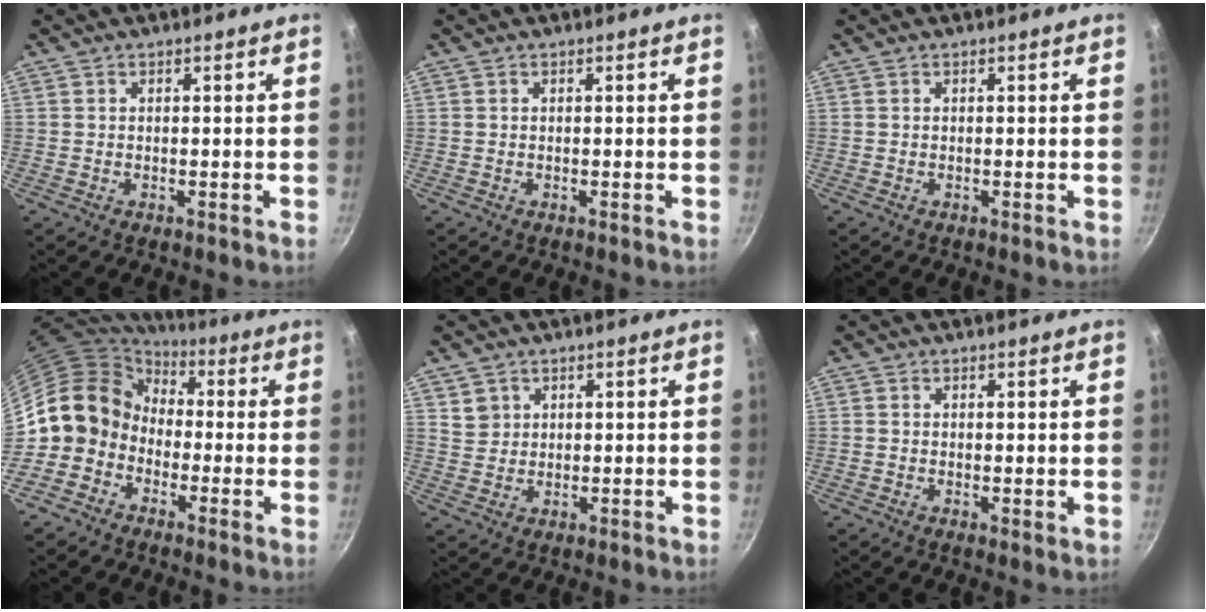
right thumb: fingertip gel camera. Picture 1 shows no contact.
{"total": 0.0}
{"total": 0.0}
{"total": 10.9, "force": [-1.3, 9.8, 4.7], "torque": [-0.048, 0.042, -0.043]}
{"total": 3.1, "force": [1.4, 2.7, 0.6], "torque": [0.010, 0.004, 0.029]}
{"total": 0.6, "force": [0.2, 0.3, 0.4], "torque": [-0.006, -0.006, 0.001]}